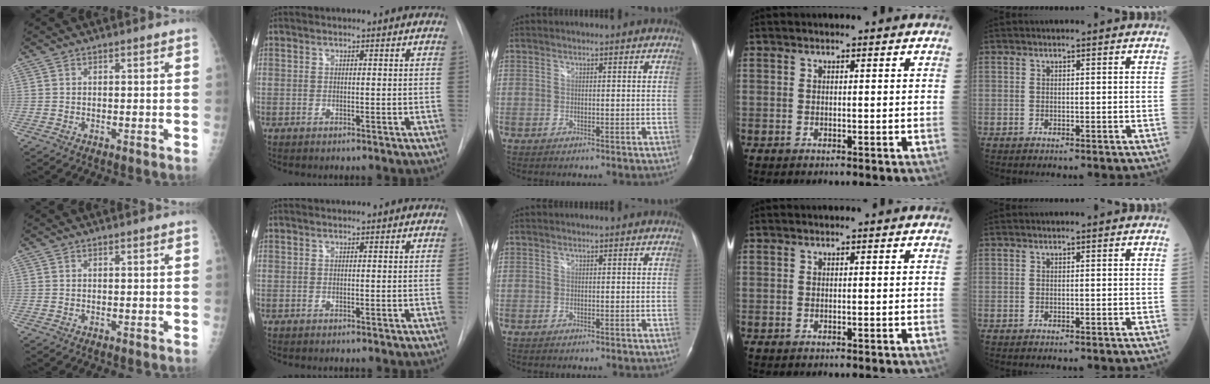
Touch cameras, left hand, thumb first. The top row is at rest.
{}